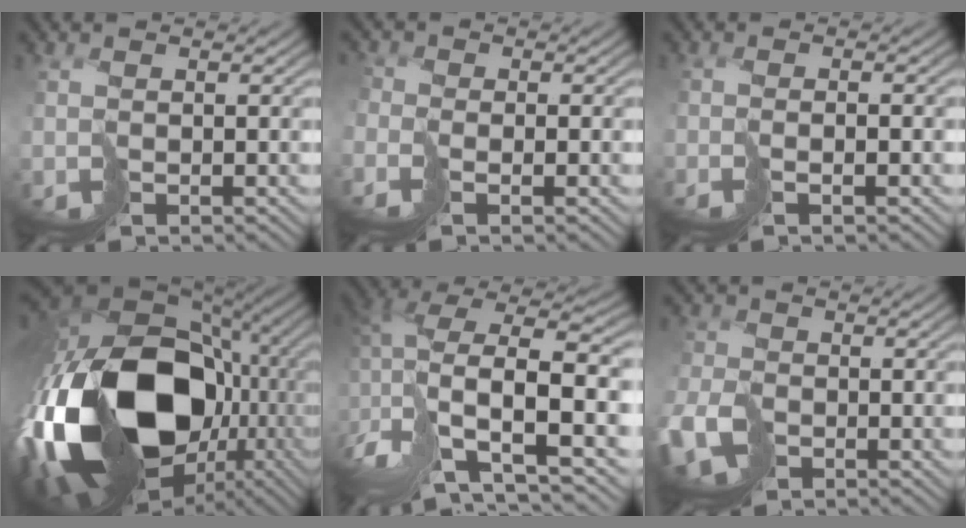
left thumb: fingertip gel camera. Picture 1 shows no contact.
{"total": 1.6, "force": [-1.6, 0.1, -0.1], "torque": [0.017, 0.007, -0.033]}
{"total": 1.2, "force": [-0.5, -0.9, 0.5], "torque": [-0.003, 0.004, -0.013]}
{"total": 21.5, "force": [-3.6, 14.1, 15.8], "torque": [-0.357, -0.060, -0.031]}
{"total": 15.1, "force": [-2.9, 7.1, 13.0], "torque": [-0.279, -0.021, -0.026]}
{"total": 7.4, "force": [-3.9, 4.6, 4.3], "torque": [-0.107, -0.022, -0.071]}